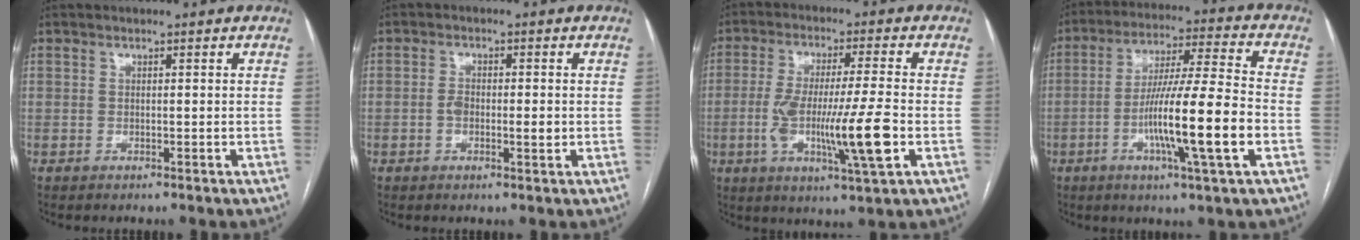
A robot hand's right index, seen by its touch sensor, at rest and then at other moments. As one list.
[{"total": 3.9, "force": [-0.5, 1.9, 3.3], "torque": [-0.060, 0.007, -0.006]}, {"total": 12.9, "force": [-2.9, 0.4, 12.6], "torque": [-0.236, -0.012, -0.049]}, {"total": 15.0, "force": [-4.1, -0.3, 14.4], "torque": [-0.259, -0.006, -0.073]}]